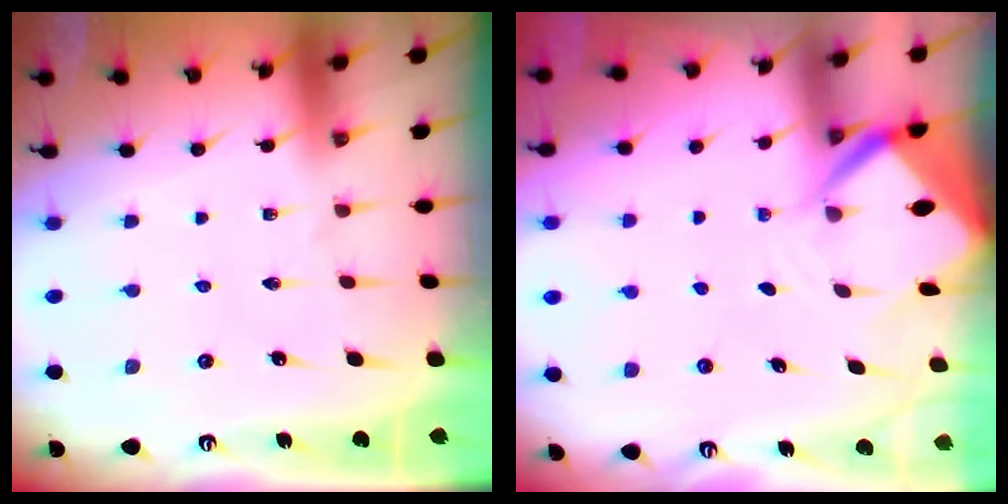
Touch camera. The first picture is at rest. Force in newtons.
{"total": 5.3, "press": 5.3, "slide": 0.5}